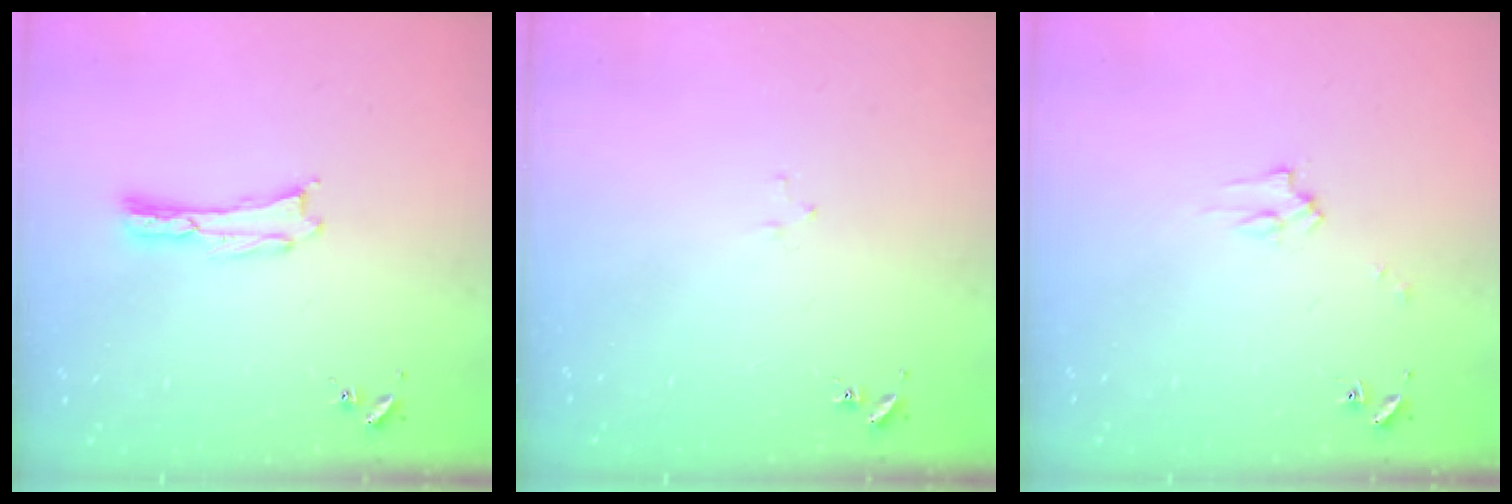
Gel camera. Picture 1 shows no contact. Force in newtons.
{"total": 1.6, "press": 1.6, "slide": 0.1}
{"total": 2.2, "press": 2.2, "slide": 0.2}